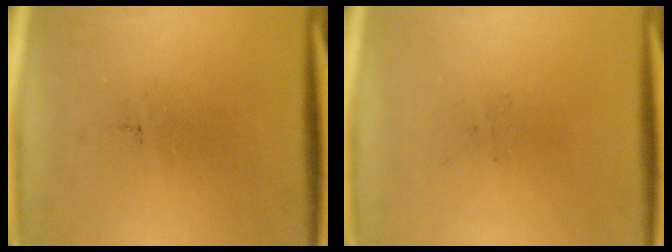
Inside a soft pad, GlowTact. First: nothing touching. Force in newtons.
{"total": 0.0}